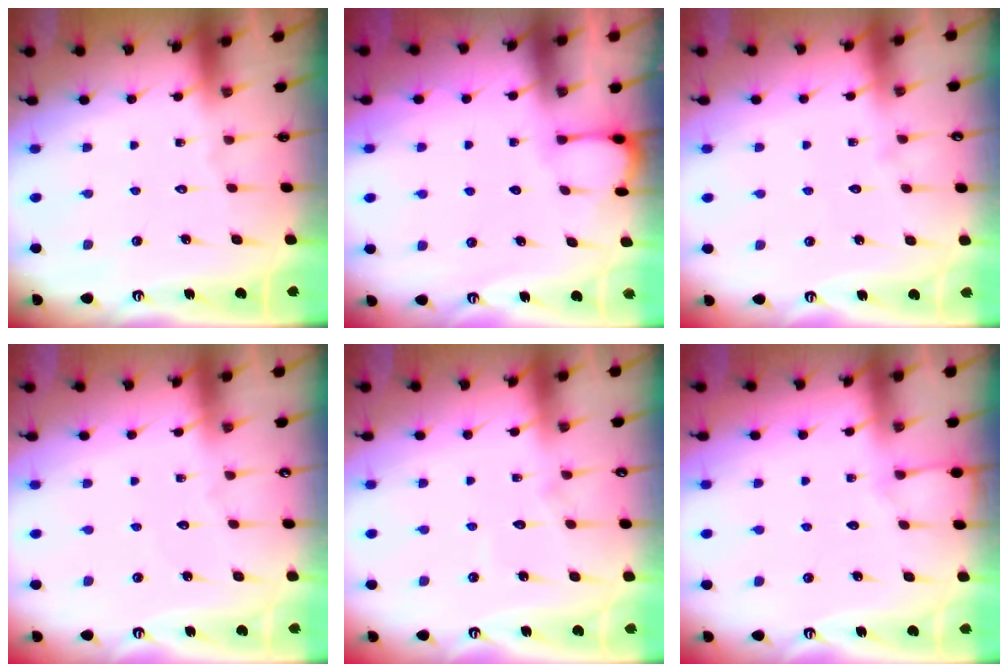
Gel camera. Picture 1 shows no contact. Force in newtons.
{"total": 2.1, "press": 2.1, "slide": 0.2}
{"total": 2.6, "press": 2.6, "slide": 0.3}
{"total": 2.1, "press": 2.1, "slide": 0.1}
{"total": 5.7, "press": 5.7, "slide": 0.6}
{"total": 2.7, "press": 2.7, "slide": 0.5}